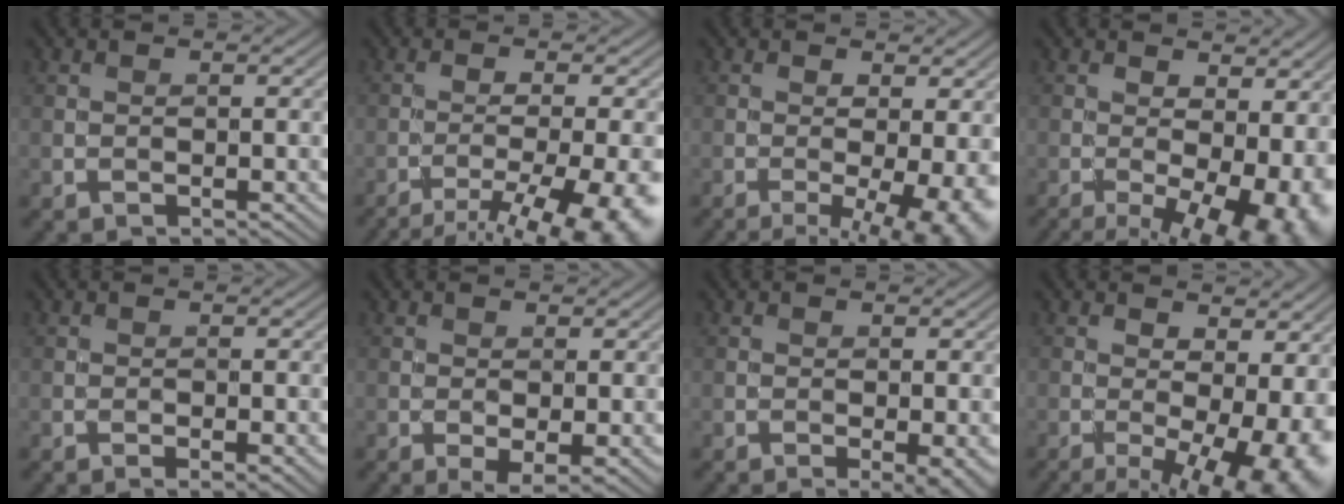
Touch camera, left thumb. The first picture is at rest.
{"total": 13.4, "force": [-9.1, 4.0, 9.0], "torque": [-0.135, -0.028, -0.109]}
{"total": 9.7, "force": [-3.6, 3.2, 8.4], "torque": [-0.108, -0.016, -0.035]}
{"total": 13.1, "force": [-4.3, 5.7, 11.0], "torque": [-0.155, -0.025, -0.044]}
{"total": 2.2, "force": [-0.8, 0.6, 1.9], "torque": [-0.034, -0.001, -0.014]}
{"total": 3.6, "force": [-1.2, 1.3, 3.2], "torque": [-0.050, -0.004, -0.013]}
{"total": 3.8, "force": [-1.7, 1.0, 3.3], "torque": [-0.051, -0.004, -0.015]}
{"total": 12.9, "force": [-3.9, 4.8, 11.3], "torque": [-0.163, -0.023, -0.041]}